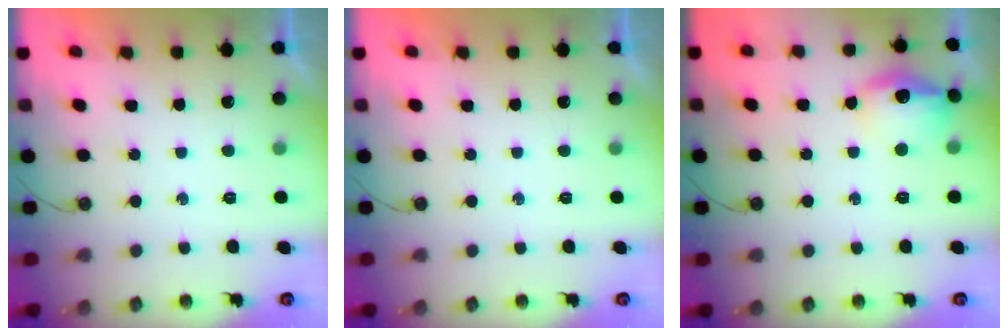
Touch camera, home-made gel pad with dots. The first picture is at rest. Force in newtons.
{"total": 0.0}
{"total": 14.0, "press": 13.9, "slide": 1.0}